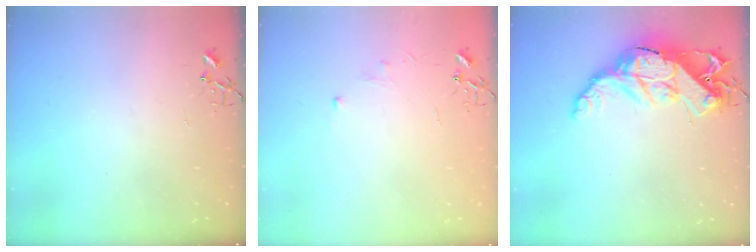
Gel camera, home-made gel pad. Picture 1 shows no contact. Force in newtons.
{"total": 3.7, "press": 3.6, "slide": 0.4}
{"total": 19.1, "press": 19.1, "slide": 1.2}